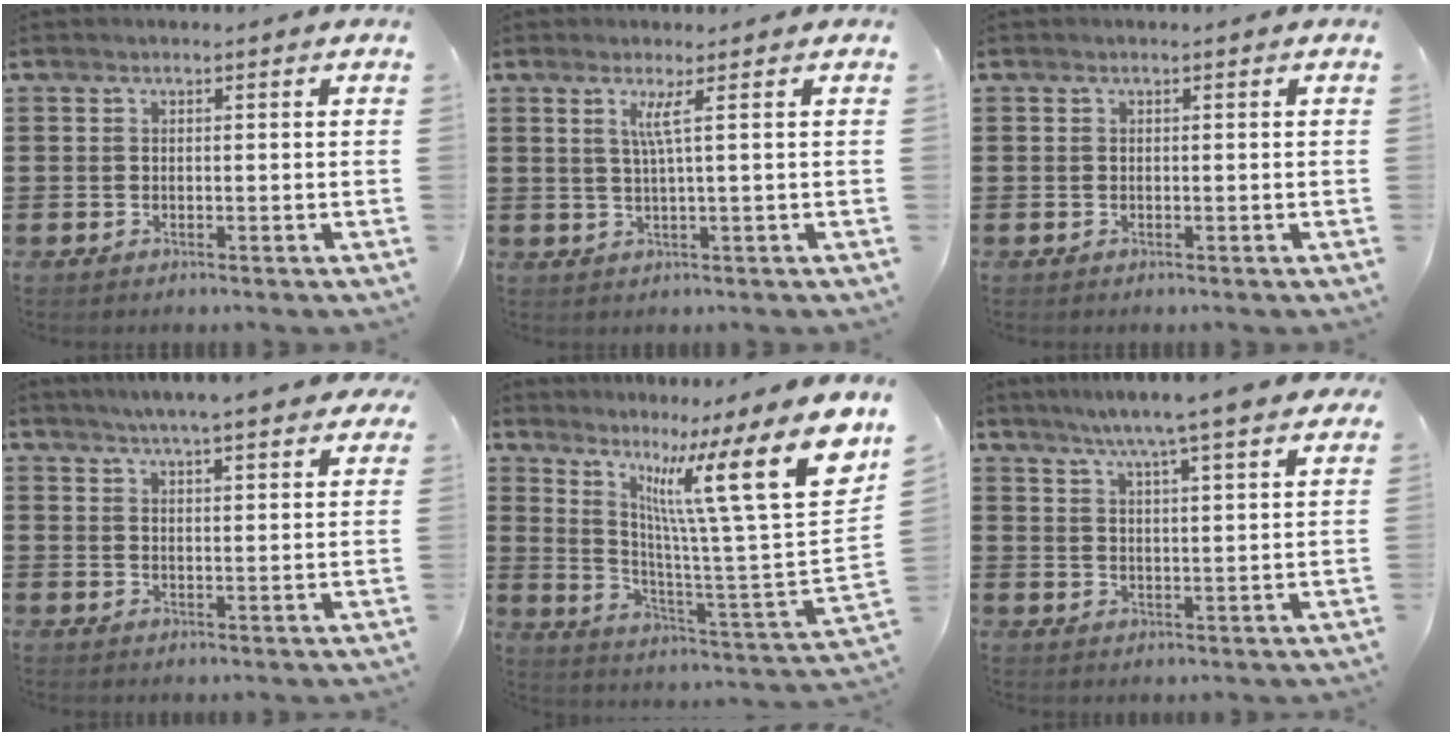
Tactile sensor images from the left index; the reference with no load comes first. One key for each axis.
{"total": 3.1, "fx": 1.0, "fy": -0.5, "fz": 2.9, "tx": -0.059, "ty": -0.006, "tz": 0.015}
{"total": 0.0}
{"total": 4.2, "fx": 3.9, "fy": 0.2, "fz": 1.4, "tx": -0.042, "ty": -0.009, "tz": 0.069}
{"total": 18.9, "fx": 9.0, "fy": 2.3, "fz": 16.5, "tx": -0.281, "ty": -0.065, "tz": 0.131}
{"total": 6.0, "fx": 5.1, "fy": -0.3, "fz": 3.1, "tx": -0.076, "ty": -0.021, "tz": 0.086}